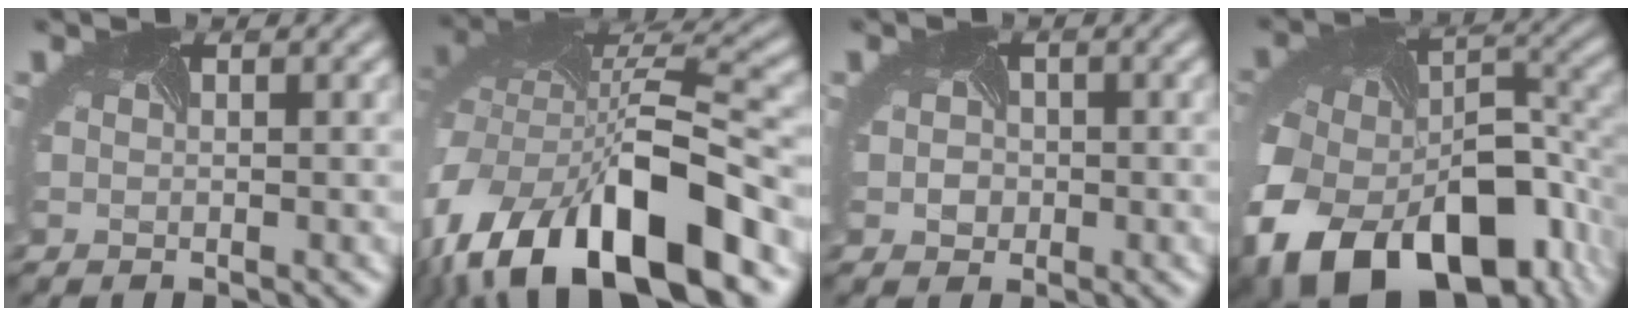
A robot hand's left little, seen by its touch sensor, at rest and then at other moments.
{"total": 16.9, "force": [-8.7, 7.5, 12.3], "torque": [-0.218, -0.021, -0.137]}
{"total": 2.3, "force": [0.1, 2.1, 1.0], "torque": [-0.009, 0.005, -0.007]}
{"total": 17.9, "force": [-9.9, 11.3, 9.9], "torque": [-0.211, -0.051, -0.135]}